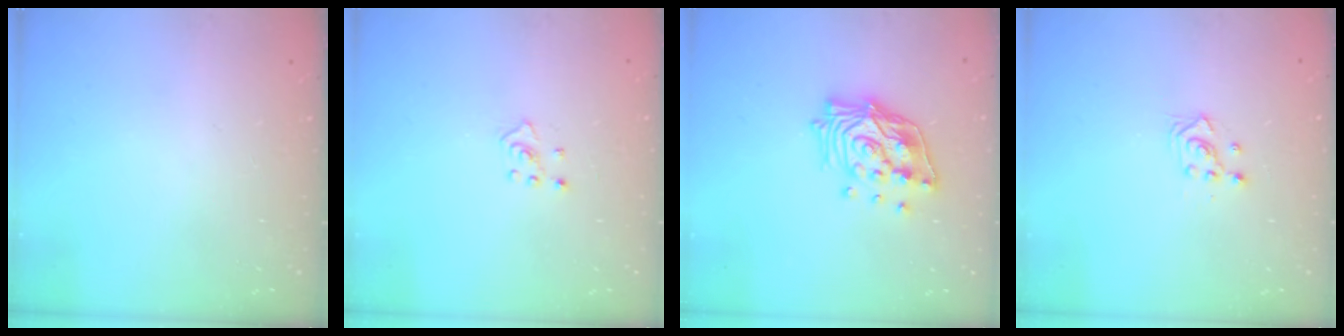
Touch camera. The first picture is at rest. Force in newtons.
{"total": 2.4, "press": 2.4, "slide": 0.5}
{"total": 14.6, "press": 14.5, "slide": 1.8}
{"total": 2.3, "press": 2.3, "slide": 0.3}